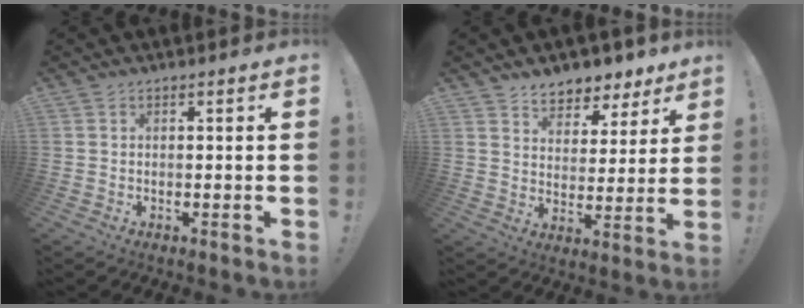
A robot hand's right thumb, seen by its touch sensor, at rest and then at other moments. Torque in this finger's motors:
{"motor_torque": [-0.05, 0.15, 0.09, 0.09, 0.00]}